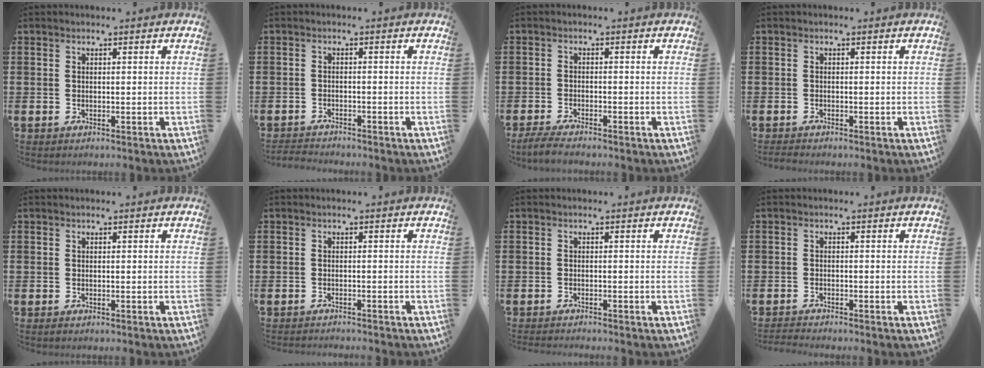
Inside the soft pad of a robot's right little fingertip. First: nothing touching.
{"total": 1.5, "force": [-1.5, 0.0, -0.1], "torque": [-0.003, 0.002, -0.032]}
{"total": 2.0, "force": [-1.8, 0.1, 1.0], "torque": [-0.016, 0.006, -0.034]}
{"total": 0.6, "force": [-0.6, 0.0, 0.2], "torque": [-0.004, -0.001, -0.012]}
{"total": 0.0}
{"total": 0.8, "force": [-0.8, -0.1, -0.1], "torque": [0.001, -0.001, -0.016]}
{"total": 0.6, "force": [-0.6, -0.1, 0.0], "torque": [-0.001, -0.003, -0.013]}
{"total": 1.0, "force": [-1.0, -0.1, 0.1], "torque": [-0.003, 0.000, -0.019]}